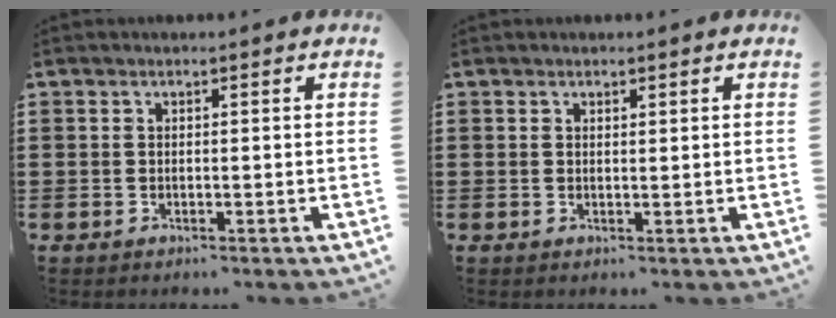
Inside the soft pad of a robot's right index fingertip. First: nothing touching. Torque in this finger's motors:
{"motor_torque": [-0.25, 0.57, -0.02, -0.01]}